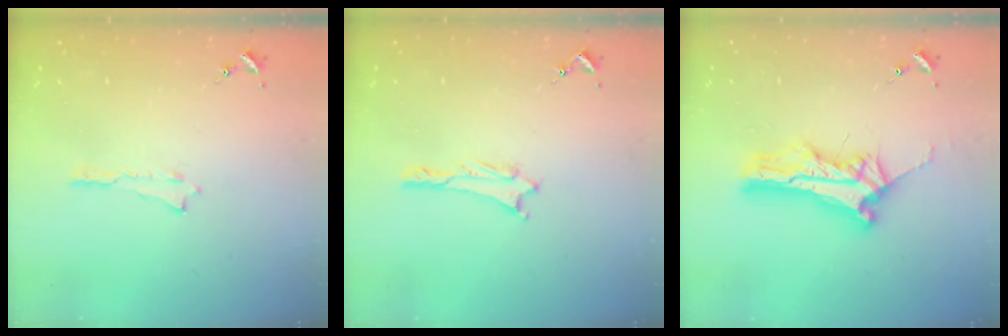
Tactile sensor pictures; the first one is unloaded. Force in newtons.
{"total": 0.9, "press": 0.9, "slide": 0.1}
{"total": 10.1, "press": 10.1, "slide": 1.0}